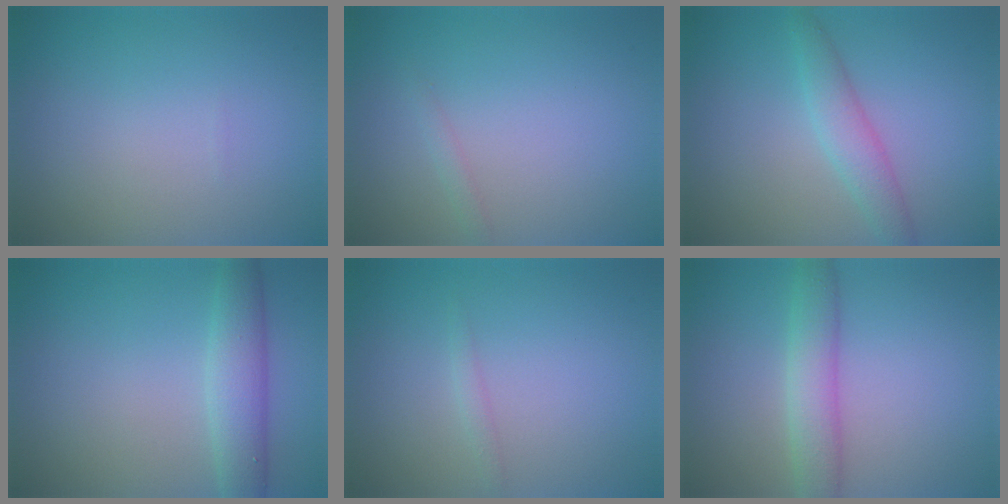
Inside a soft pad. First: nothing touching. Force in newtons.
{"total": 0.7, "press": 0.7, "slide": 0.1}
{"total": 2.7, "press": 2.7, "slide": 0.0}
{"total": 3.6, "press": 3.6, "slide": 0.2}
{"total": 0.7, "press": 0.7, "slide": 0.1}
{"total": 3.6, "press": 3.6, "slide": 0.2}